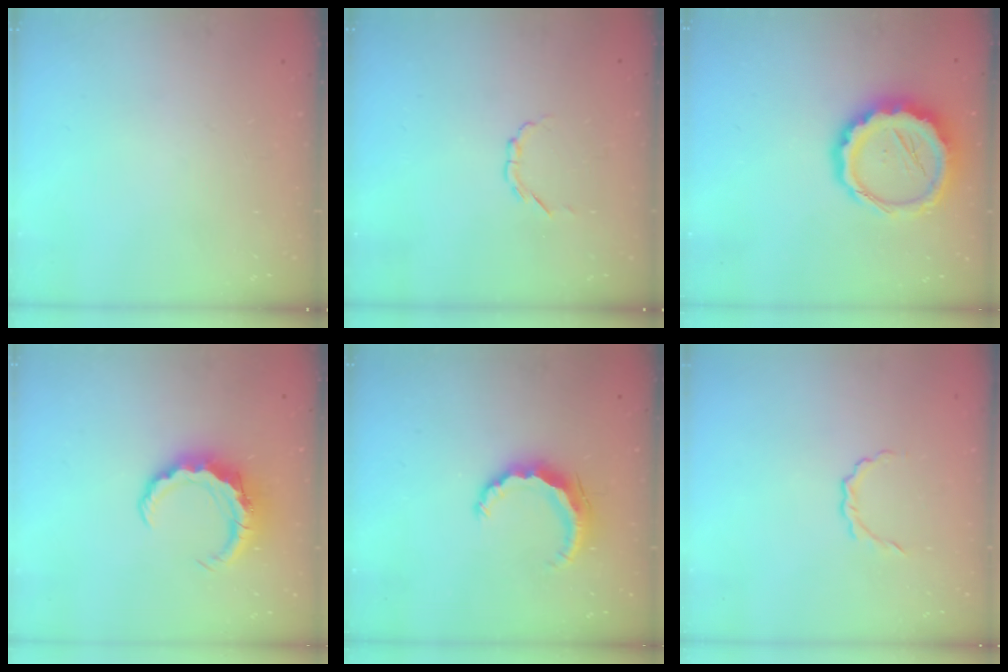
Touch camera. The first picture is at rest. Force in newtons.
{"total": 2.3, "press": 2.2, "slide": 0.8}
{"total": 11.8, "press": 11.4, "slide": 2.8}
{"total": 7.8, "press": 7.7, "slide": 1.0}
{"total": 7.9, "press": 7.9, "slide": 0.5}
{"total": 3.1, "press": 3.0, "slide": 1.0}